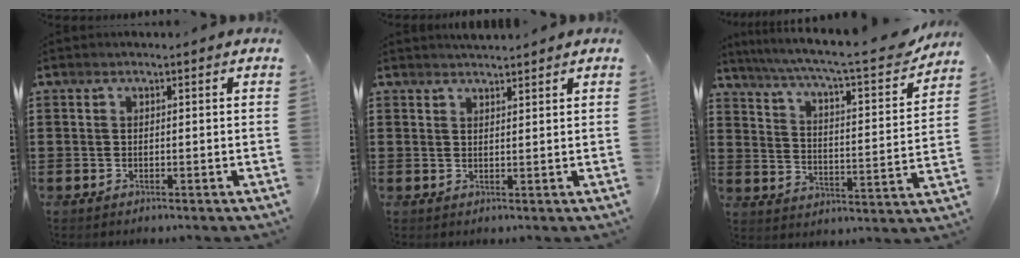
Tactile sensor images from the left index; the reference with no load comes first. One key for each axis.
{"total": 1.9, "fx": 1.9, "fy": 0.1, "fz": 0.1, "tx": -0.006, "ty": -0.001, "tz": 0.037}
{"total": 7.3, "fx": 6.1, "fy": 0.4, "fz": 4.0, "tx": -0.097, "ty": -0.042, "tz": 0.095}